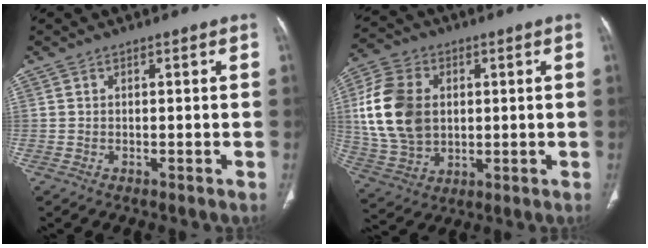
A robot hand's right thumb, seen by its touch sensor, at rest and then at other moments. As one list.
[{"total": 16.1, "force": [2.3, 11.7, 10.9], "torque": [-0.199, 0.000, 0.050]}]